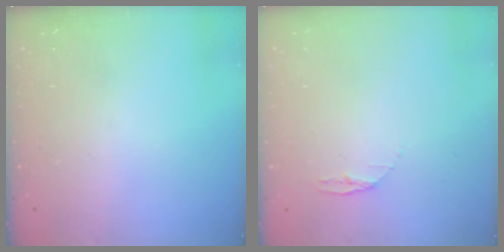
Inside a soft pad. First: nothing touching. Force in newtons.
{"total": 3.4, "press": 3.4, "slide": 0.4}